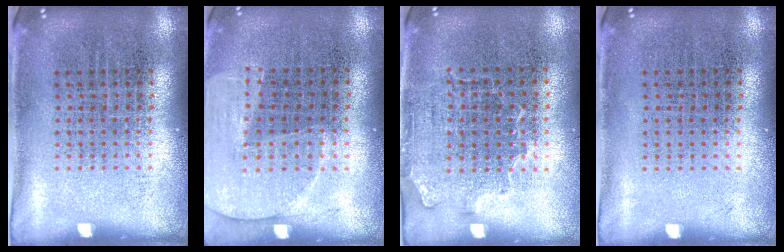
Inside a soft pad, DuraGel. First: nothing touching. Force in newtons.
{"total": 1.5, "press": 1.4, "slide": 0.3}
{"total": 1.4, "press": 1.1, "slide": 0.8}
{"total": 0.0}